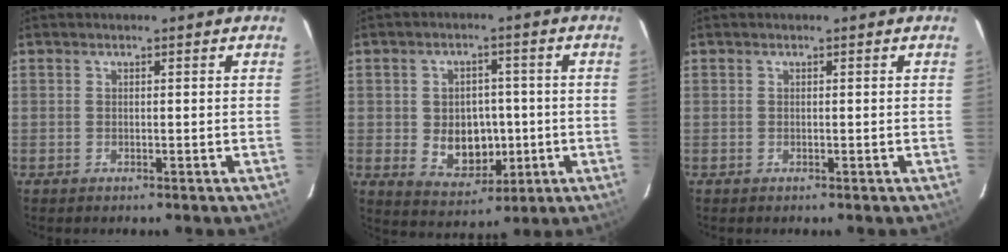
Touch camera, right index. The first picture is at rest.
{"total": 8.9, "force": [-1.0, 7.1, 5.2], "torque": [-0.107, 0.001, 0.005]}
{"total": 0.0}